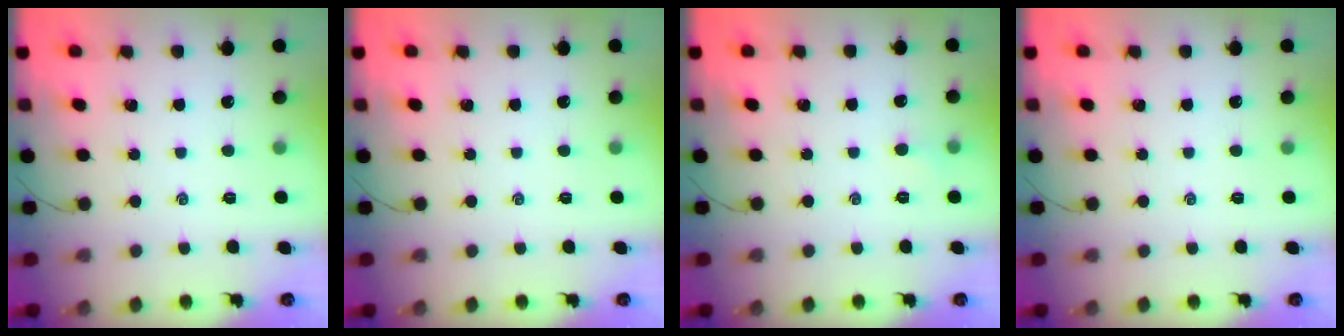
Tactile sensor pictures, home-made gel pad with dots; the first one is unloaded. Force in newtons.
{"total": 0.0}
{"total": 2.6, "press": 2.5, "slide": 0.8}
{"total": 0.0}